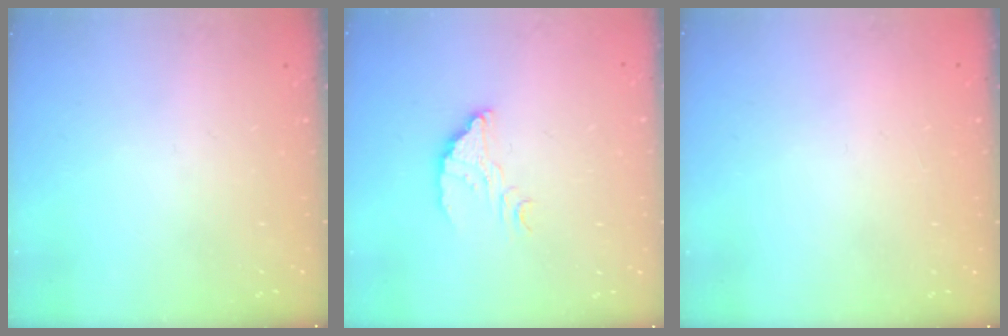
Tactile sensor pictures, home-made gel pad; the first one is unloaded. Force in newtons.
{"total": 3.8, "press": 3.8, "slide": 0.2}
{"total": 2.2, "press": 2.2, "slide": 0.1}